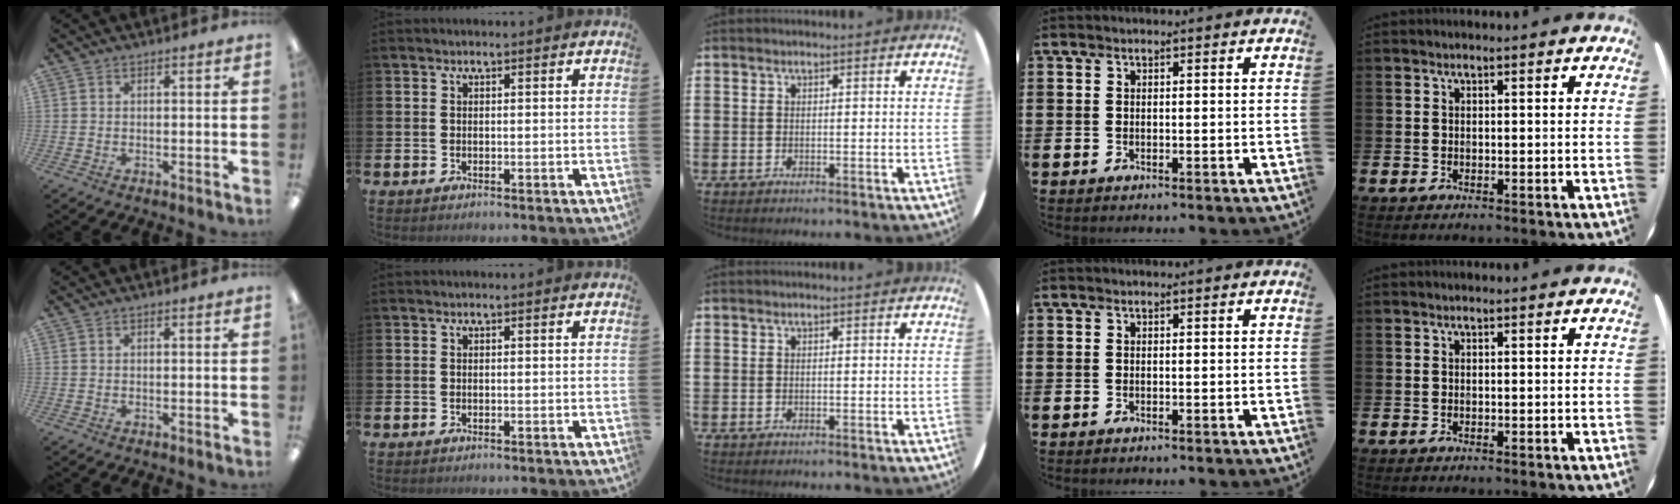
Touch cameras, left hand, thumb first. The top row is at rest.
{}